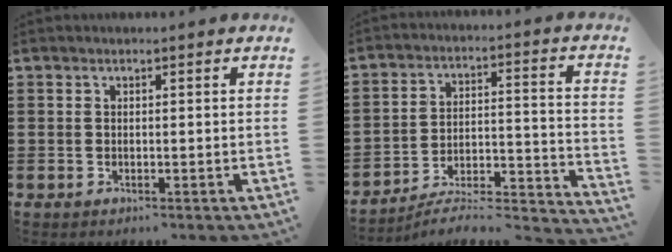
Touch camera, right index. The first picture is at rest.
{"total": 4.3, "force": [-3.8, 0.8, 1.9], "torque": [-0.036, -0.016, -0.080]}